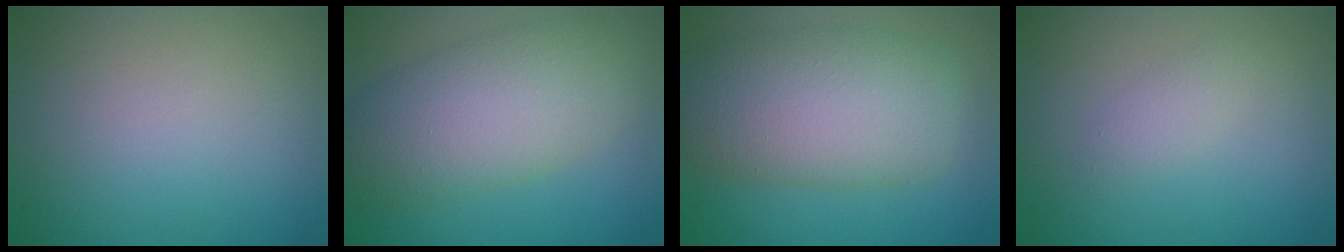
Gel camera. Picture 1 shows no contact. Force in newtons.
{"total": 8.1, "press": 8.1, "slide": 0.5}
{"total": 9.5, "press": 9.4, "slide": 0.4}
{"total": 1.3, "press": 1.3, "slide": 0.1}